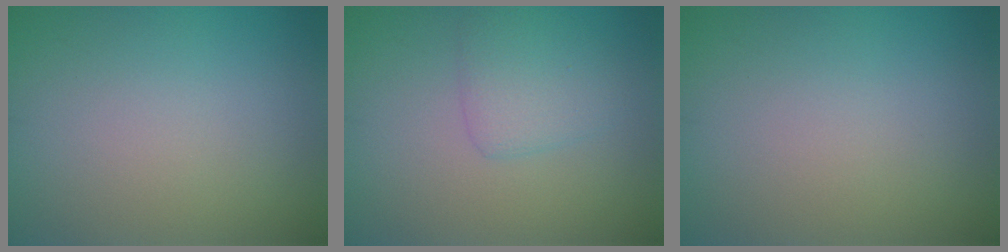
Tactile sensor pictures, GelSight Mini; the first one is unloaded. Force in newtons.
{"total": 2.4, "press": 2.4, "slide": 0.1}
{"total": 0.0}